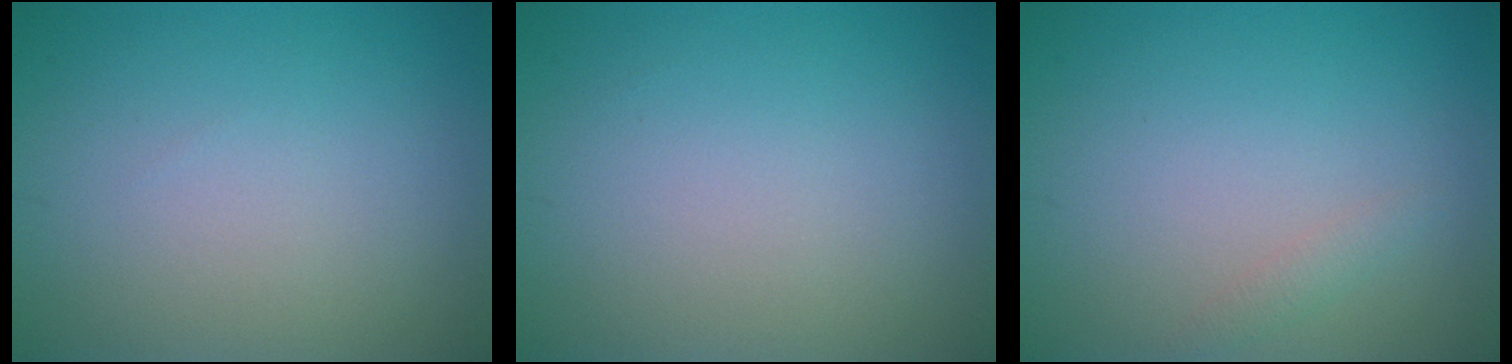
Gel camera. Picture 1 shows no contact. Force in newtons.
{"total": 0.0}
{"total": 0.8, "press": 0.8, "slide": 0.1}